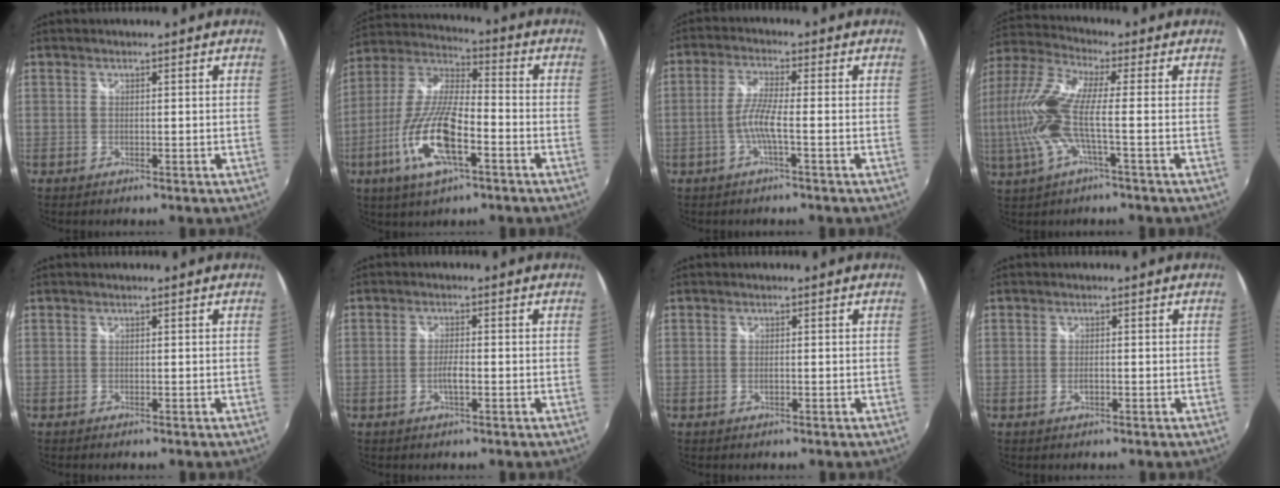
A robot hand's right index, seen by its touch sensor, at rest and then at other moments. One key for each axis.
{"total": 16.6, "fx": -6.6, "fy": 5.0, "fz": 14.4, "tx": -0.302, "ty": -0.015, "tz": -0.131}
{"total": 4.7, "fx": -1.7, "fy": -0.3, "fz": 4.4, "tx": -0.100, "ty": 0.003, "tz": -0.033}
{"total": 13.7, "fx": -1.7, "fy": 2.6, "fz": 13.4, "tx": -0.278, "ty": -0.002, "tz": -0.037}
{"total": 0.0}
{"total": 2.5, "fx": -0.9, "fy": 0.5, "fz": 2.3, "tx": -0.045, "ty": -0.001, "tz": -0.017}
{"total": 0.7, "fx": -0.3, "fy": 0.3, "fz": 0.5, "tx": -0.011, "ty": -0.001, "tz": -0.005}
{"total": 1.3, "fx": -0.5, "fy": 0.6, "fz": 1.0, "tx": -0.018, "ty": -0.001, "tz": -0.008}